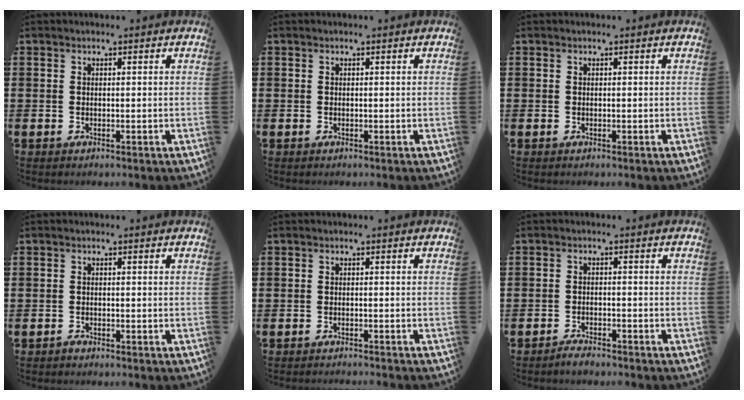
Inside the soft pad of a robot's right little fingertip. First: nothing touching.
{"total": 0.0}
{"total": 0.0}
{"total": 0.6, "force": [-0.6, 0.2, 0.0], "torque": [-0.002, -0.001, -0.012]}
{"total": 0.8, "force": [-0.7, -0.2, 0.0], "torque": [0.001, 0.000, -0.015]}
{"total": 1.5, "force": [-1.5, 0.2, 0.2], "torque": [-0.008, 0.001, -0.030]}